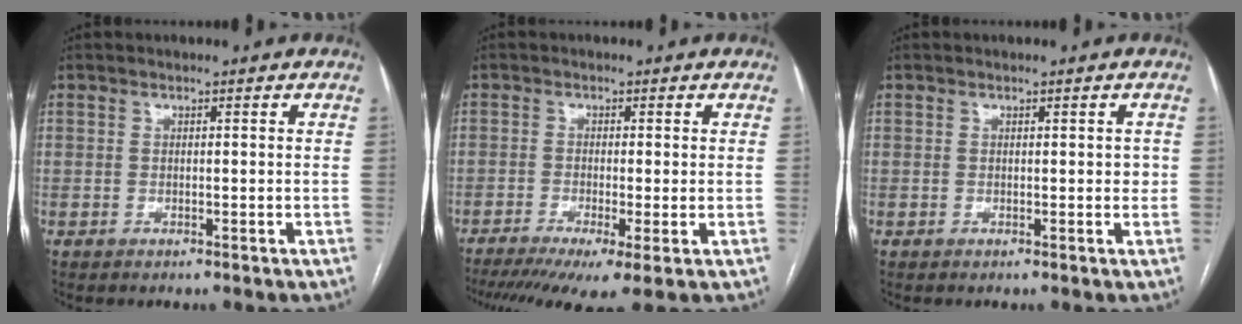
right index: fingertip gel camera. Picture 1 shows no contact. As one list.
[{"total": 10.0, "force": [-6.1, 1.3, 7.7], "torque": [-0.125, -0.015, -0.099]}, {"total": 1.3, "force": [0.3, 0.7, 1.0], "torque": [-0.011, 0.001, 0.004]}]